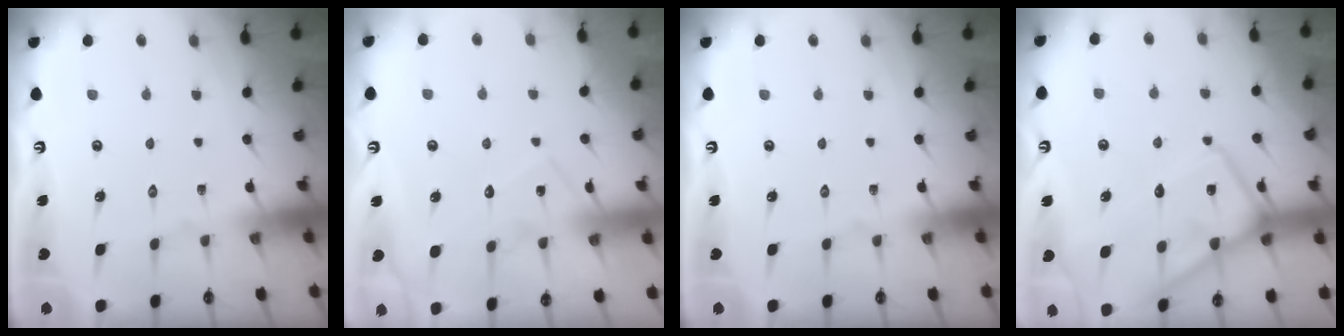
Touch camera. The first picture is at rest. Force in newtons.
{"total": 10.8, "press": 10.8, "slide": 0.7}
{"total": 0.0}
{"total": 13.9, "press": 13.8, "slide": 1.3}